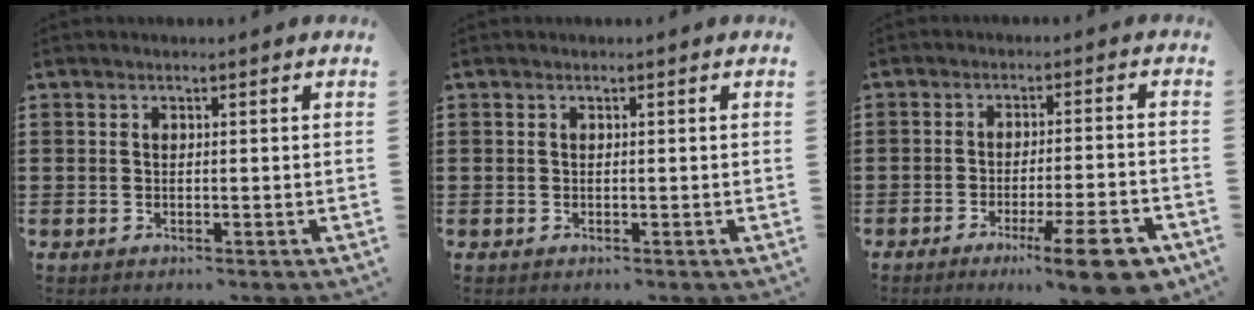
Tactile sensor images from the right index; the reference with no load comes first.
{"total": 0.0}
{"total": 9.5, "force": [-5.8, 0.9, 7.6], "torque": [-0.113, -0.001, -0.097]}